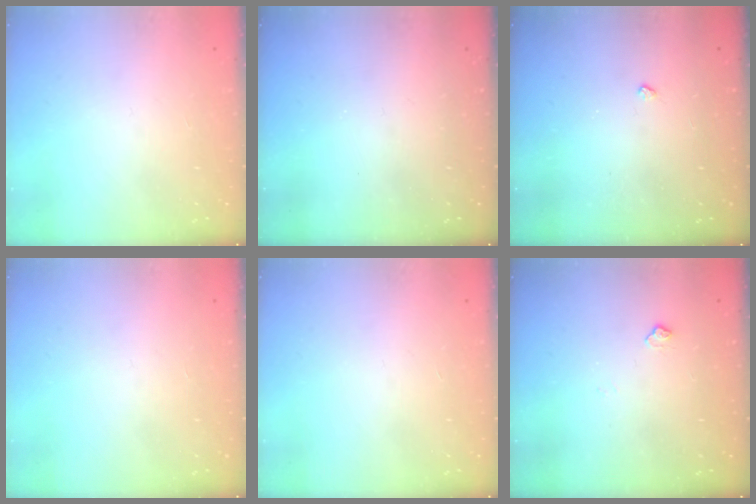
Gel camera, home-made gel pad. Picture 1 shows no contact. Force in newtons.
{"total": 0.0}
{"total": 3.0, "press": 2.9, "slide": 0.4}
{"total": 0.0}
{"total": 0.0}
{"total": 3.9, "press": 3.9, "slide": 0.7}